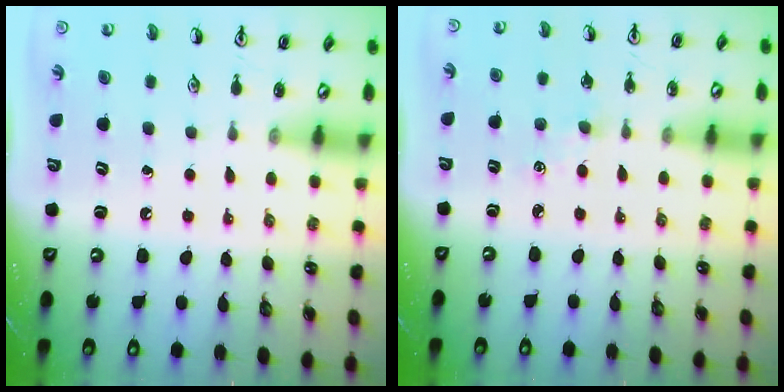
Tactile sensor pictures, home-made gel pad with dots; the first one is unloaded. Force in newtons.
{"total": 1.1, "press": 1.1, "slide": 0.2}